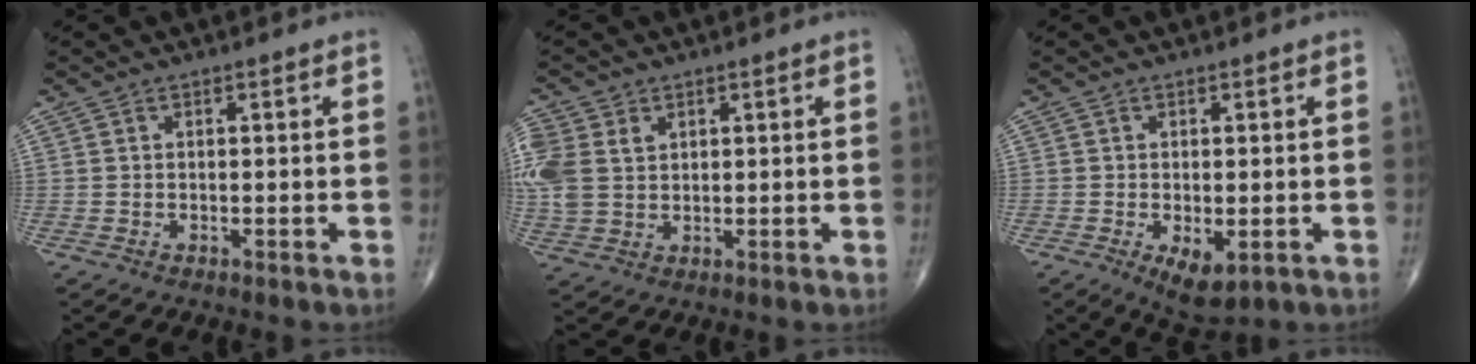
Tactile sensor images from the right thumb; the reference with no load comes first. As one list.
[{"total": 10.2, "force": [2.5, 7.7, 6.2], "torque": [-0.161, 0.005, 0.055]}, {"total": 5.8, "force": [-1.8, 2.8, 4.7], "torque": [-0.075, -0.013, -0.020]}]